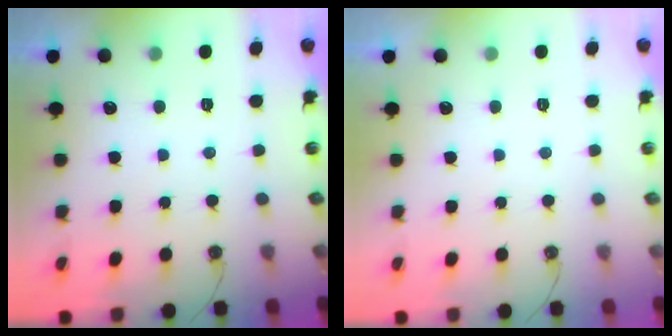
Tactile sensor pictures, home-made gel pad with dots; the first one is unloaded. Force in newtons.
{"total": 0.0}